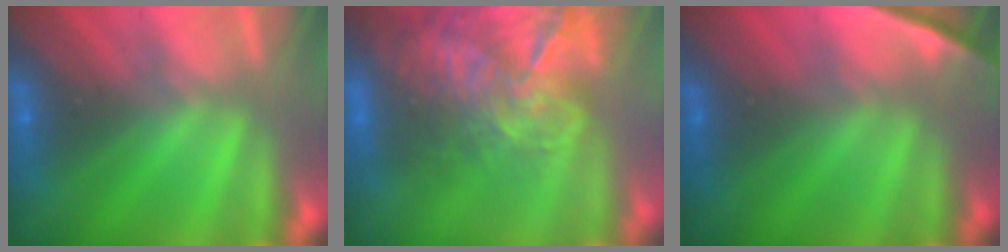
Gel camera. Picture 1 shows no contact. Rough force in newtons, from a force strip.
{"total": 8.0}
{"total": 2.2}